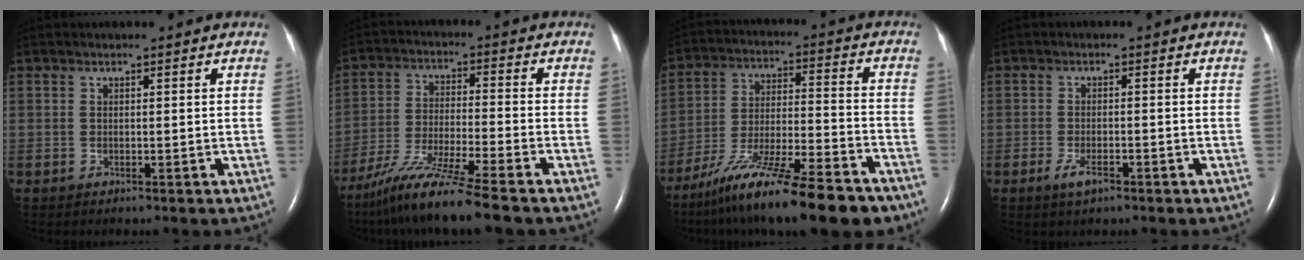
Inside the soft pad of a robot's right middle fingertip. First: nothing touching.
{"total": 11.0, "force": [-8.6, -1.1, 6.8], "torque": [-0.130, -0.035, -0.157]}
{"total": 19.4, "force": [-14.7, 2.3, 12.4], "torque": [-0.193, -0.020, -0.248]}
{"total": 2.9, "force": [-1.7, 0.9, 2.2], "torque": [-0.050, -0.002, -0.029]}